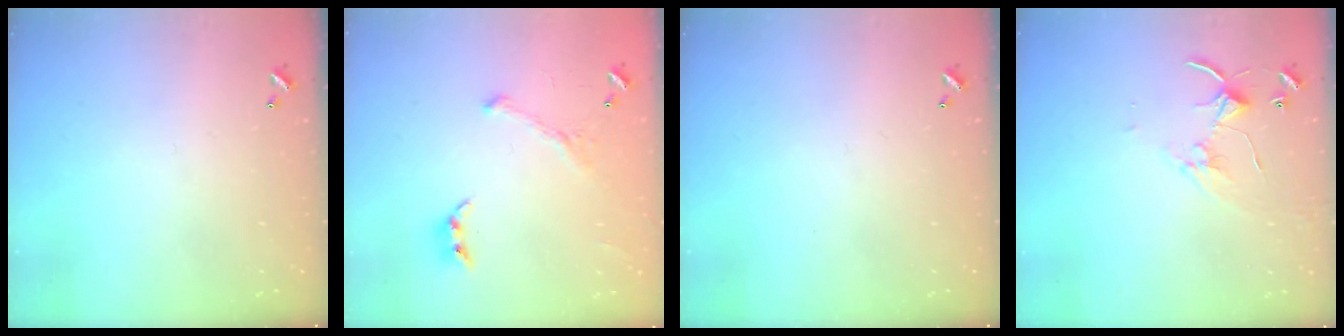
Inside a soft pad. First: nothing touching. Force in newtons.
{"total": 2.0, "press": 2.0, "slide": 0.4}
{"total": 0.0}
{"total": 5.5, "press": 5.5, "slide": 0.3}